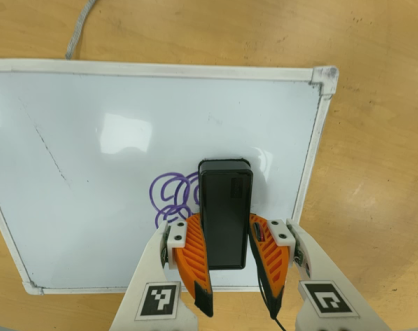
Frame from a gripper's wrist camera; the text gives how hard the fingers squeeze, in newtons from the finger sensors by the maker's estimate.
{"total": 9.4, "left": 9.0, "right": 9.9}